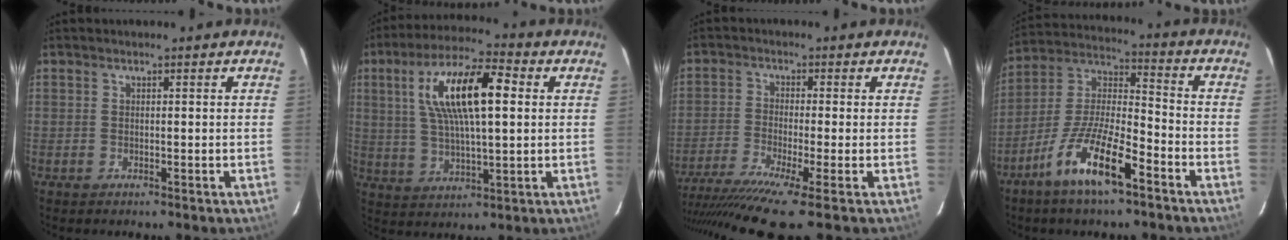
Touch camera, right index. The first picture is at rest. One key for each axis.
{"total": 15.4, "fx": 3.8, "fy": 4.8, "fz": 14.1, "tx": -0.261, "ty": 0.021, "tz": 0.068}
{"total": 13.4, "fx": -9.8, "fy": -0.3, "fz": 9.2, "tx": -0.197, "ty": -0.056, "tz": -0.172}
{"total": 14.1, "fx": -8.6, "fy": 3.3, "fz": 10.6, "tx": -0.215, "ty": -0.007, "tz": -0.163}